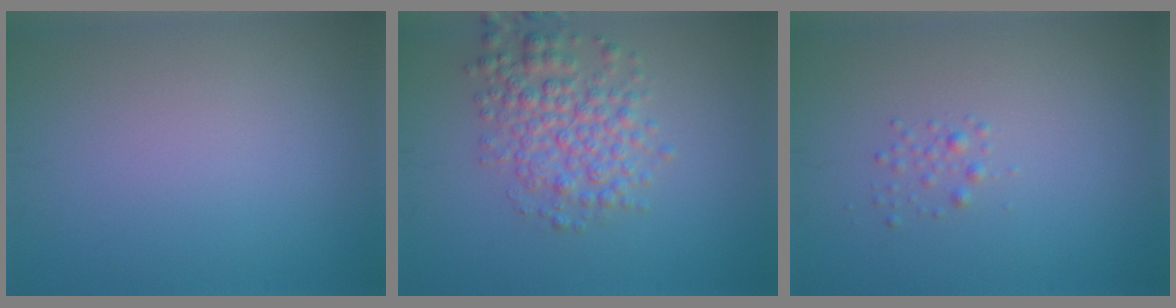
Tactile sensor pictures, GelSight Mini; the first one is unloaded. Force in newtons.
{"total": 4.4, "press": 4.4, "slide": 0.1}
{"total": 0.9, "press": 0.9, "slide": 0.0}